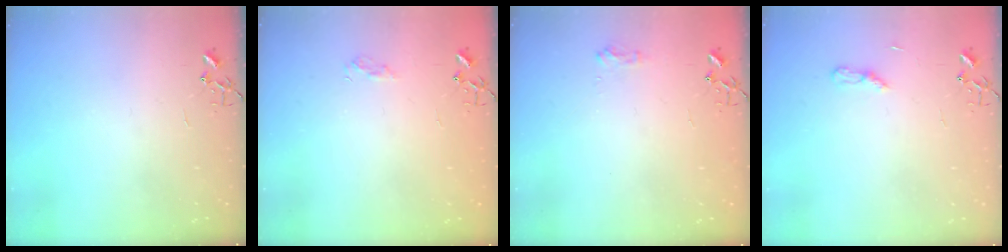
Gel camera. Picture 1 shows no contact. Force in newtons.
{"total": 6.3, "press": 6.2, "slide": 0.8}
{"total": 7.5, "press": 7.4, "slide": 0.8}
{"total": 3.8, "press": 3.8, "slide": 0.4}